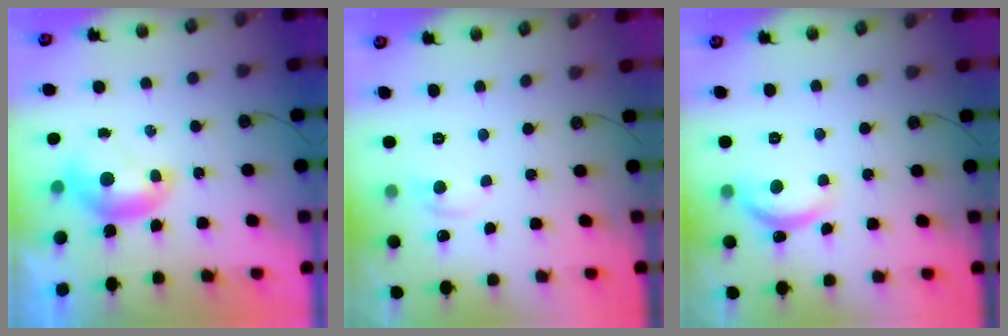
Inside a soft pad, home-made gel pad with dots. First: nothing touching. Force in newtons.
{"total": 1.6, "press": 1.4, "slide": 0.7}
{"total": 4.9, "press": 4.8, "slide": 0.5}